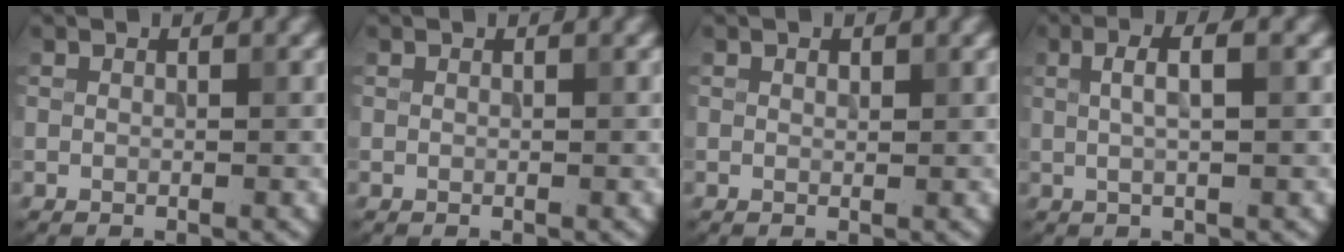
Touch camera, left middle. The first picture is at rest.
{"total": 0.0}
{"total": 0.5, "force": [0.3, 0.3, 0.3], "torque": [-0.004, -0.002, 0.005]}
{"total": 2.9, "force": [0.6, 0.7, 2.8], "torque": [-0.046, 0.008, 0.009]}